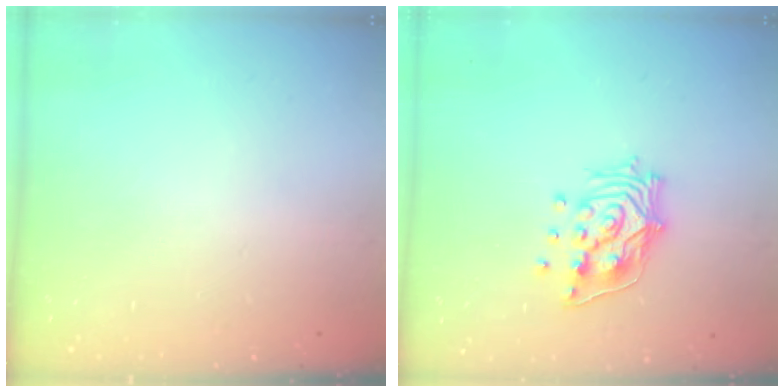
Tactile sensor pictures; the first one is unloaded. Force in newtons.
{"total": 12.9, "press": 12.8, "slide": 1.8}